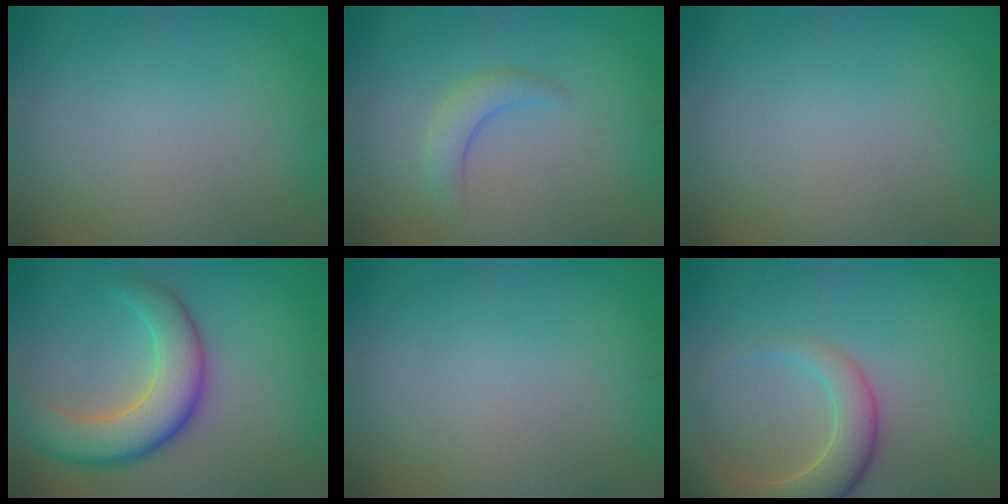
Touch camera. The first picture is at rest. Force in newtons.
{"total": 2.1, "press": 2.1, "slide": 0.3}
{"total": 0.0}
{"total": 7.3, "press": 7.3, "slide": 0.4}
{"total": 0.0}
{"total": 5.7, "press": 5.7, "slide": 0.8}